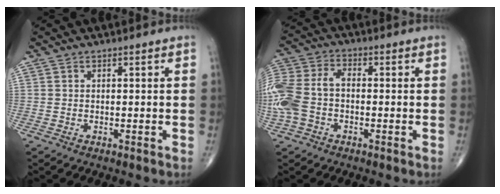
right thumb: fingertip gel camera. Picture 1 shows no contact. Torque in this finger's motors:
{"motor_torque": [0.21, 0.13, 1.14, -0.03, 0.15]}